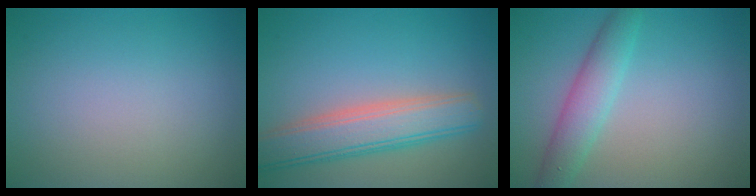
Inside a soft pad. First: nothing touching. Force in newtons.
{"total": 5.9, "press": 5.9, "slide": 0.6}
{"total": 3.6, "press": 3.6, "slide": 0.1}